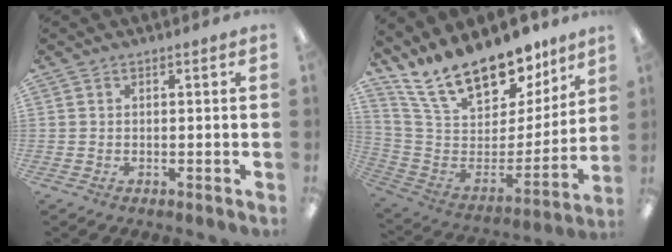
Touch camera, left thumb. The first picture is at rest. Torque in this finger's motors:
{"motor_torque": [0.18, 0.60, 1.44, -1.33, 0.13]}